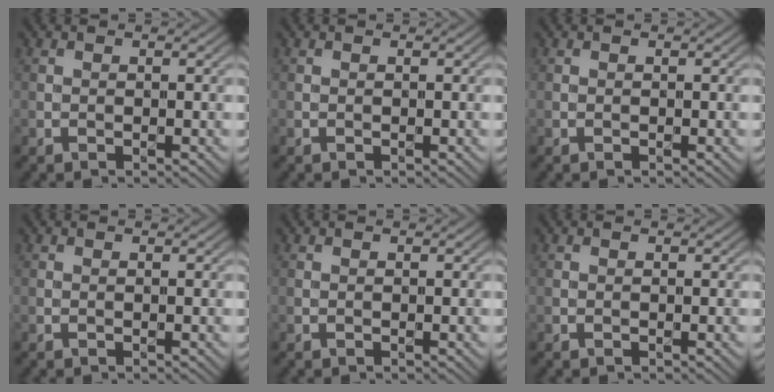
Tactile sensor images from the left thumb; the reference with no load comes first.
{"total": 0.0}
{"total": 0.0}
{"total": 0.0}
{"total": 0.0}
{"total": 0.0}